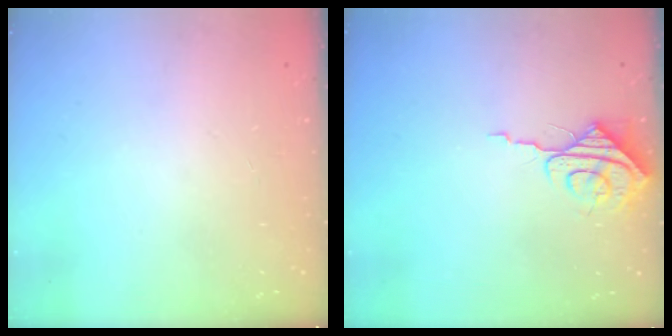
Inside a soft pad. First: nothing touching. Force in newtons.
{"total": 7.6, "press": 7.5, "slide": 0.7}